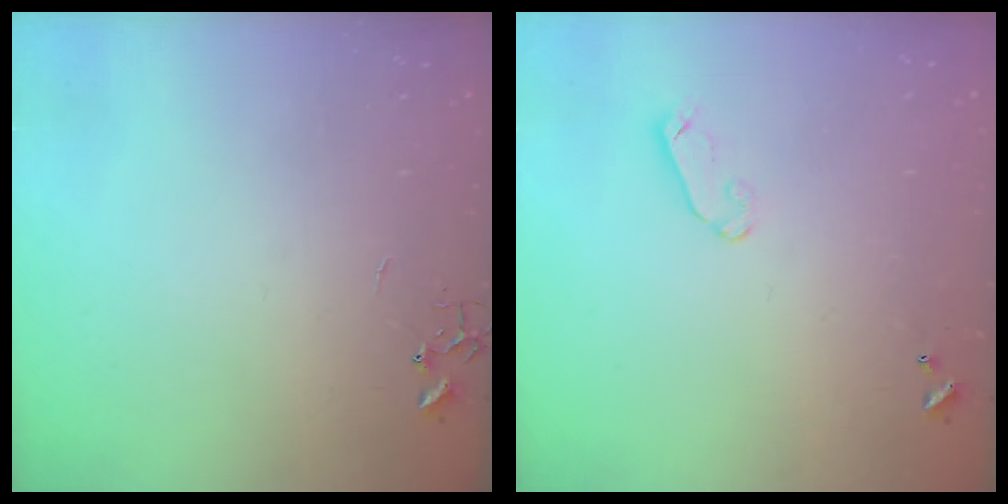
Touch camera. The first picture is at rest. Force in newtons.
{"total": 4.1, "press": 4.0, "slide": 0.4}